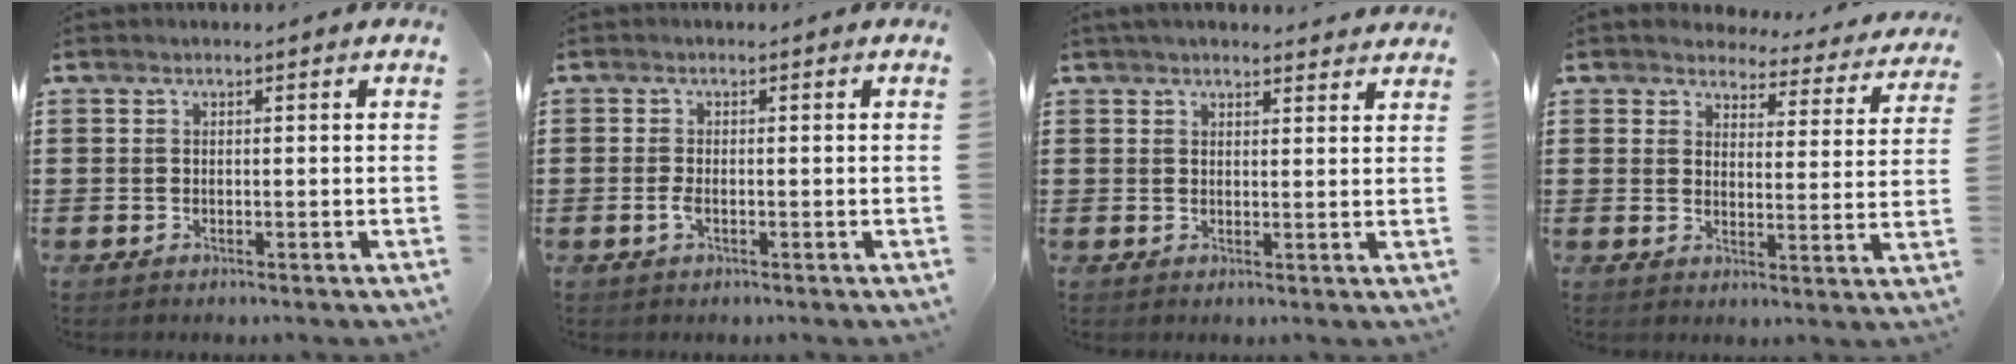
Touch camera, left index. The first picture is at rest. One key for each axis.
{"total": 1.6, "fx": -0.7, "fy": 0.4, "fz": 1.3, "tx": -0.040, "ty": -0.006, "tz": -0.017}
{"total": 2.6, "fx": 2.5, "fy": 0.3, "fz": 0.6, "tx": -0.018, "ty": -0.001, "tz": 0.047}
{"total": 4.0, "fx": 3.8, "fy": 1.0, "fz": 0.7, "tx": -0.029, "ty": -0.025, "tz": 0.063}